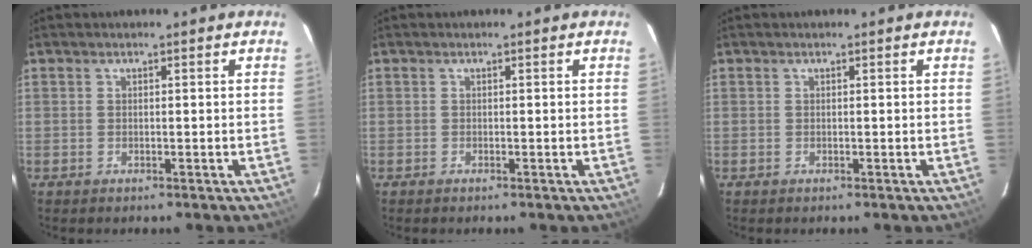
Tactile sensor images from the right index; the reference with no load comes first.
{"total": 0.0}
{"total": 0.0}